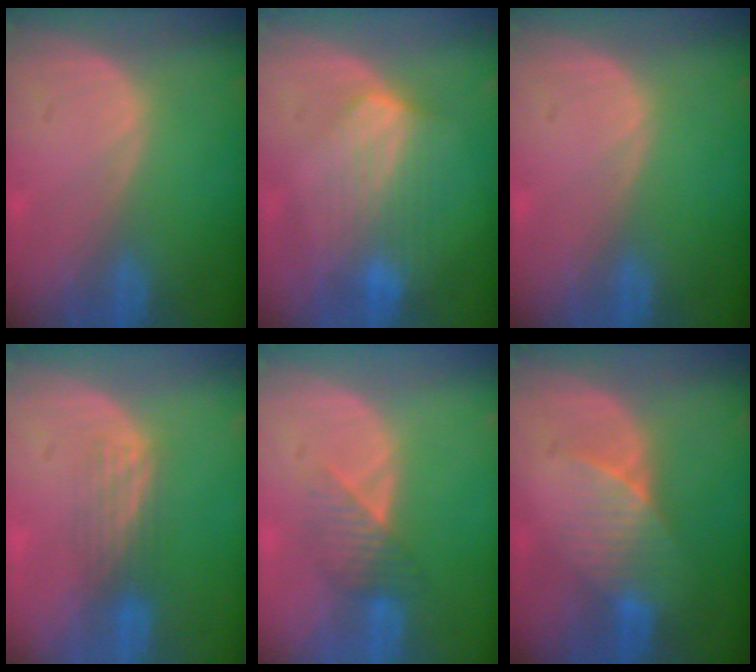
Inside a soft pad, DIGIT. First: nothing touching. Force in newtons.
{"total": 7.4, "press": 6.6, "slide": 3.2}
{"total": 0.0}
{"total": 2.9, "press": 2.9, "slide": 0.2}
{"total": 3.8, "press": 3.4, "slide": 1.5}
{"total": 4.9, "press": 4.7, "slide": 1.3}